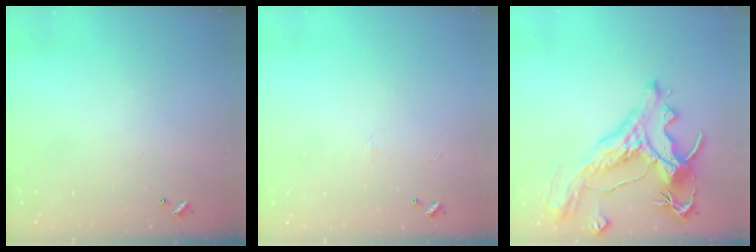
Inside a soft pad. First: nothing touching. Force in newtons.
{"total": 0.7, "press": 0.3, "slide": 0.7}
{"total": 5.1, "press": 4.8, "slide": 1.7}